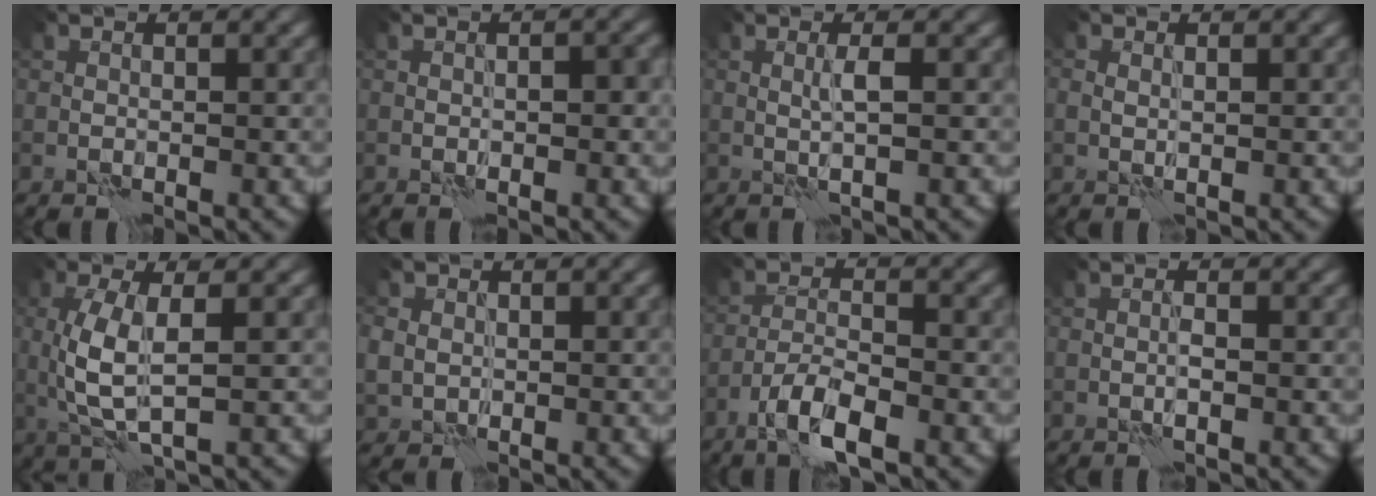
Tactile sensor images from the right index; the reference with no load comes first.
{"total": 1.5, "force": [-0.3, 0.6, 1.3], "torque": [-0.019, 0.003, -0.003]}
{"total": 1.4, "force": [0.5, -0.3, 1.2], "torque": [-0.027, 0.002, 0.010]}
{"total": 0.7, "force": [0.4, 0.4, 0.4], "torque": [-0.010, -0.003, 0.010]}
{"total": 4.7, "force": [0.7, 1.4, 4.4], "torque": [-0.108, -0.005, 0.016]}
{"total": 2.3, "force": [0.4, 2.0, 1.0], "torque": [-0.022, 0.002, 0.009]}
{"total": 4.4, "force": [-2.8, 0.9, 3.3], "torque": [-0.062, 0.000, -0.057]}
{"total": 0.6, "force": [0.1, -0.2, 0.6], "torque": [-0.011, 0.002, 0.001]}